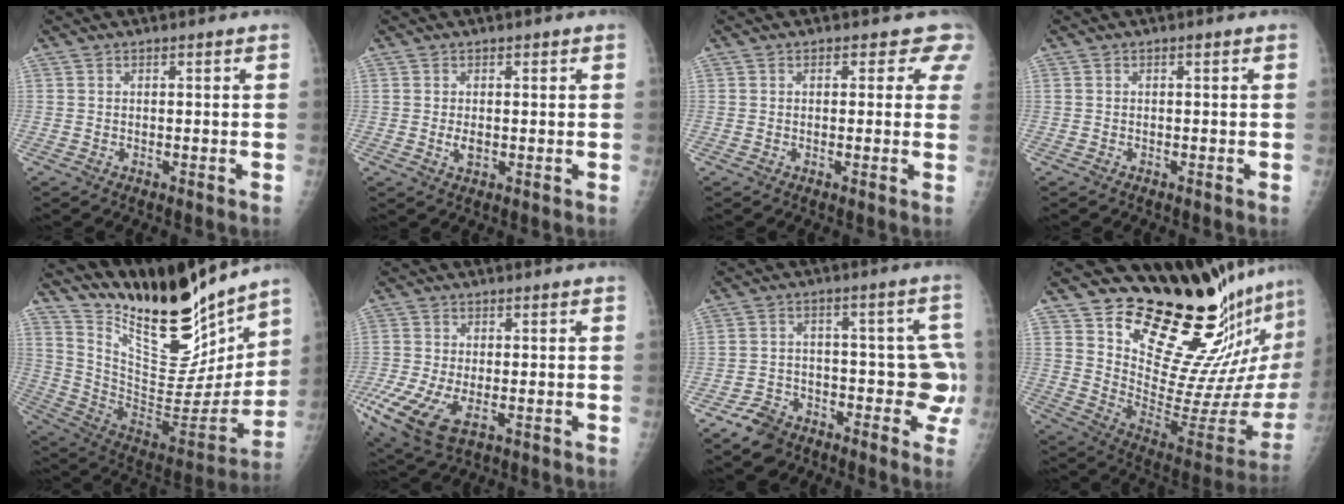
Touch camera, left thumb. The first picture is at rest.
{"total": 1.7, "force": [0.0, 1.1, 1.3], "torque": [-0.019, -0.004, 0.002]}
{"total": 3.7, "force": [2.6, 2.4, 0.9], "torque": [0.025, -0.009, 0.007]}
{"total": 0.0}
{"total": 26.3, "force": [20.8, 7.7, 14.0], "torque": [-0.190, -0.113, 0.348]}
{"total": 13.1, "force": [-5.0, 6.8, 10.0], "torque": [-0.239, -0.020, -0.083]}
{"total": 11.5, "force": [-5.9, 7.4, 6.5], "torque": [-0.037, 0.056, -0.087]}
{"total": 24.7, "force": [19.5, 6.0, 13.9], "torque": [-0.159, -0.172, 0.294]}